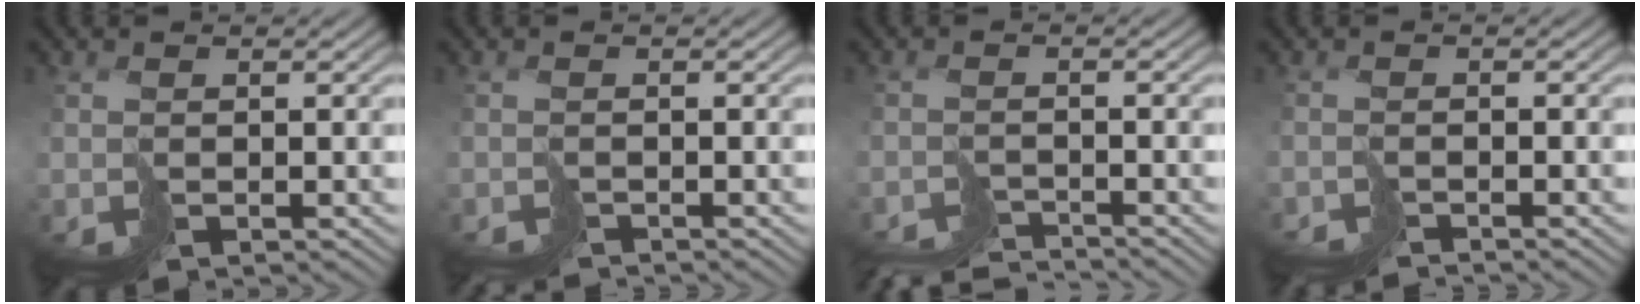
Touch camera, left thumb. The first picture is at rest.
{"total": 1.3, "force": [-1.3, -0.1, -0.1], "torque": [0.006, 0.000, -0.032]}
{"total": 5.1, "force": [-4.9, 0.2, 1.0], "torque": [-0.015, 0.001, -0.094]}
{"total": 1.7, "force": [-1.7, -0.1, -0.1], "torque": [0.004, 0.000, -0.038]}